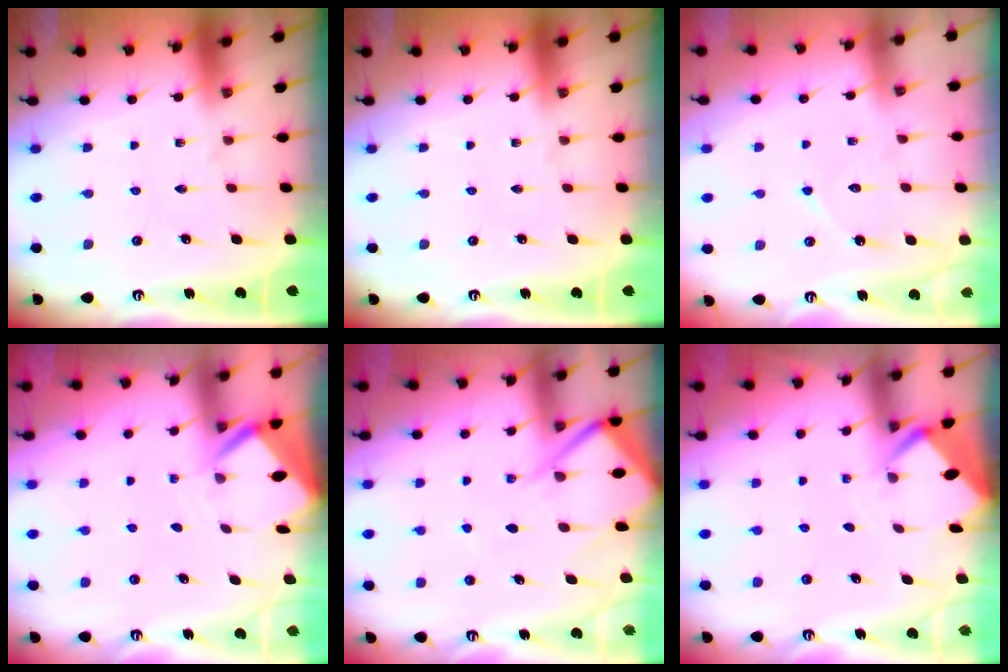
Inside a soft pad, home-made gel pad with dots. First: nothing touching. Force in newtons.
{"total": 0.0}
{"total": 6.3, "press": 6.3, "slide": 0.6}
{"total": 3.2, "press": 3.2, "slide": 0.3}
{"total": 8.4, "press": 8.3, "slide": 0.9}
{"total": 2.5, "press": 2.5, "slide": 0.1}